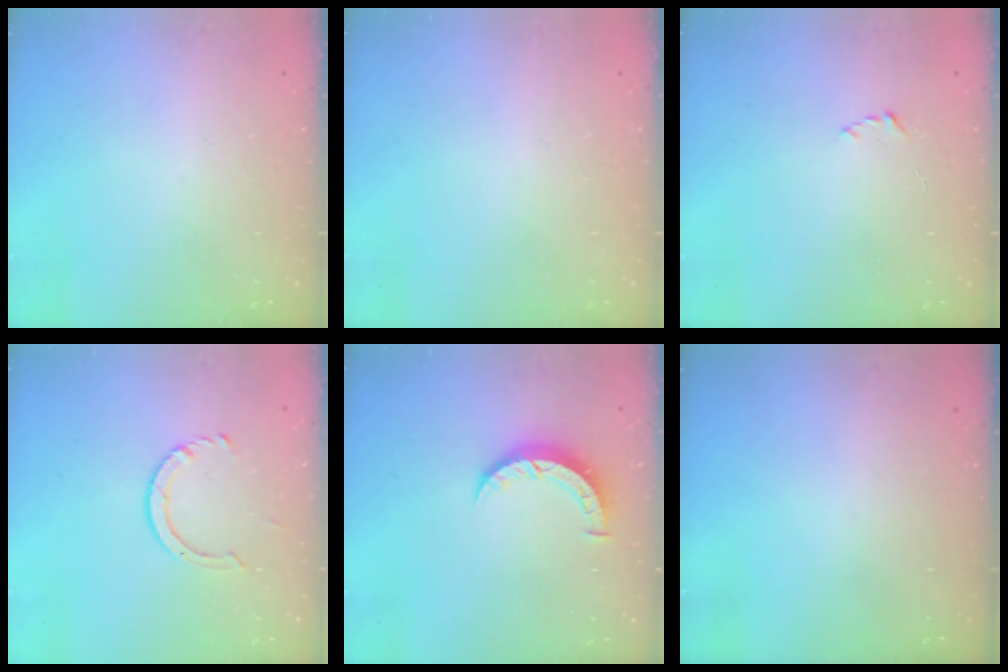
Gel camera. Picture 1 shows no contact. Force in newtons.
{"total": 2.5, "press": 2.5, "slide": 0.2}
{"total": 2.2, "press": 2.1, "slide": 0.3}
{"total": 4.0, "press": 3.9, "slide": 0.5}
{"total": 5.1, "press": 5.1, "slide": 0.5}
{"total": 0.0}